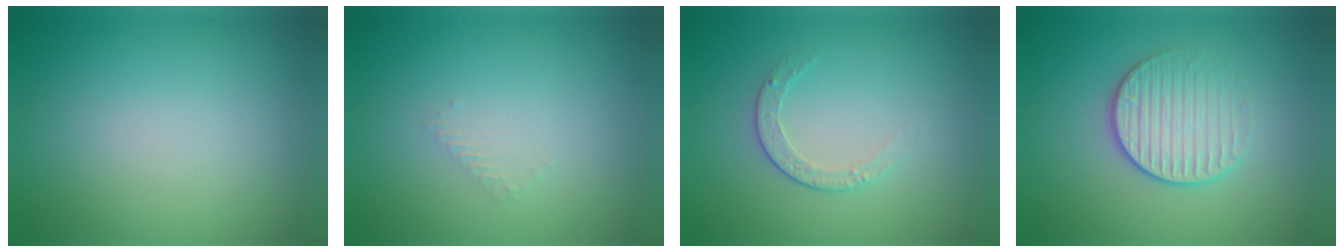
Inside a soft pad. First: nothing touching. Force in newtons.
{"total": 0.8, "press": 0.8, "slide": 0.3}
{"total": 1.6, "press": 1.2, "slide": 1.1}
{"total": 3.2, "press": 2.9, "slide": 1.5}